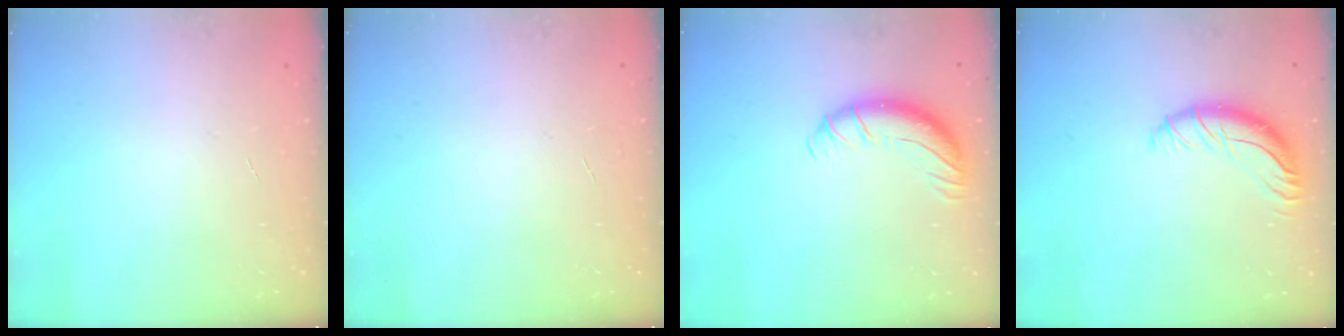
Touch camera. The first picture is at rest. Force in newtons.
{"total": 0.0}
{"total": 9.5, "press": 9.3, "slide": 1.7}
{"total": 10.9, "press": 10.6, "slide": 2.6}